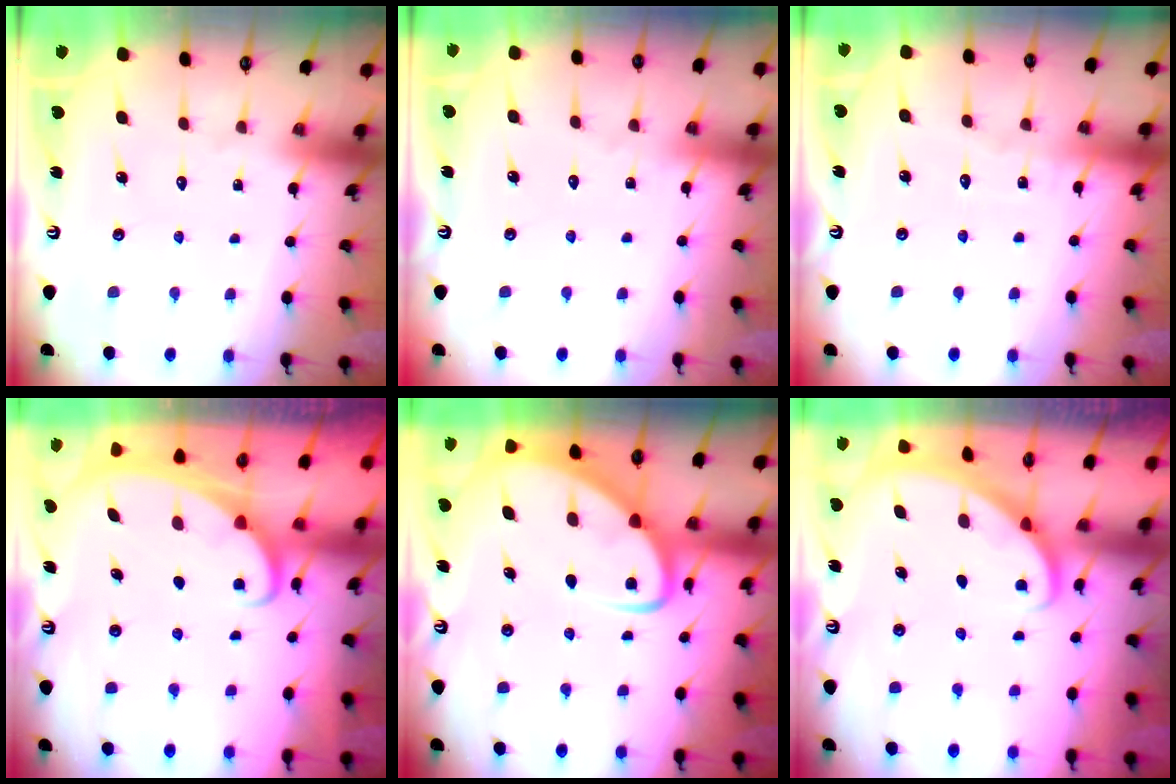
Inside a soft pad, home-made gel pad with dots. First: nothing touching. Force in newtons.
{"total": 1.8, "press": 1.8, "slide": 0.3}
{"total": 2.1, "press": 2.1, "slide": 0.1}
{"total": 2.1, "press": 2.1, "slide": 0.3}
{"total": 5.8, "press": 5.8, "slide": 0.6}
{"total": 2.0, "press": 2.0, "slide": 0.1}